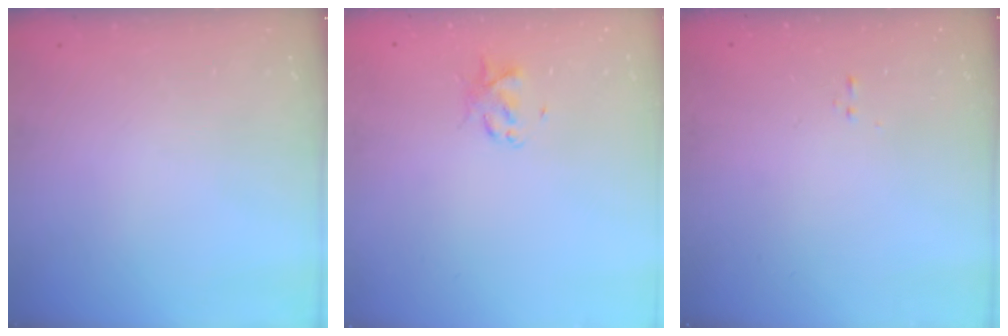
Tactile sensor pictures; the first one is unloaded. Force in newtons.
{"total": 2.1, "press": 2.1, "slide": 0.4}
{"total": 0.0}